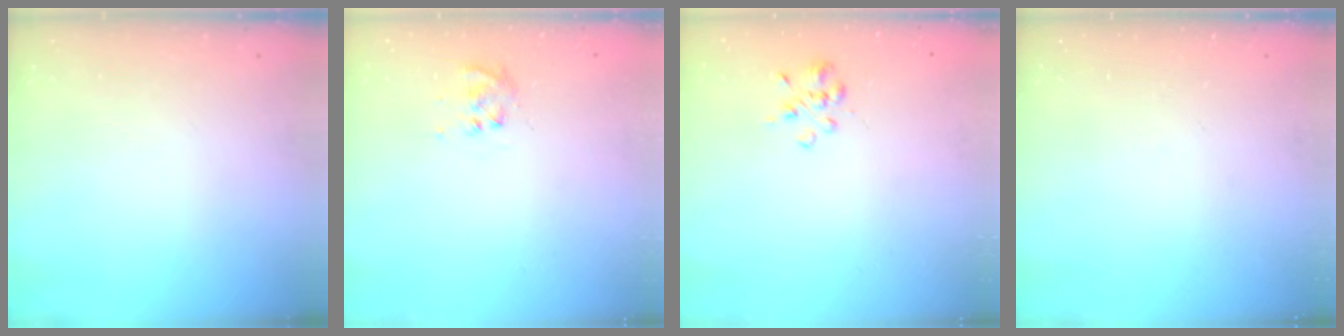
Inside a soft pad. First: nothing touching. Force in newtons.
{"total": 4.1, "press": 4.0, "slide": 0.7}
{"total": 2.8, "press": 2.6, "slide": 1.2}
{"total": 0.0}